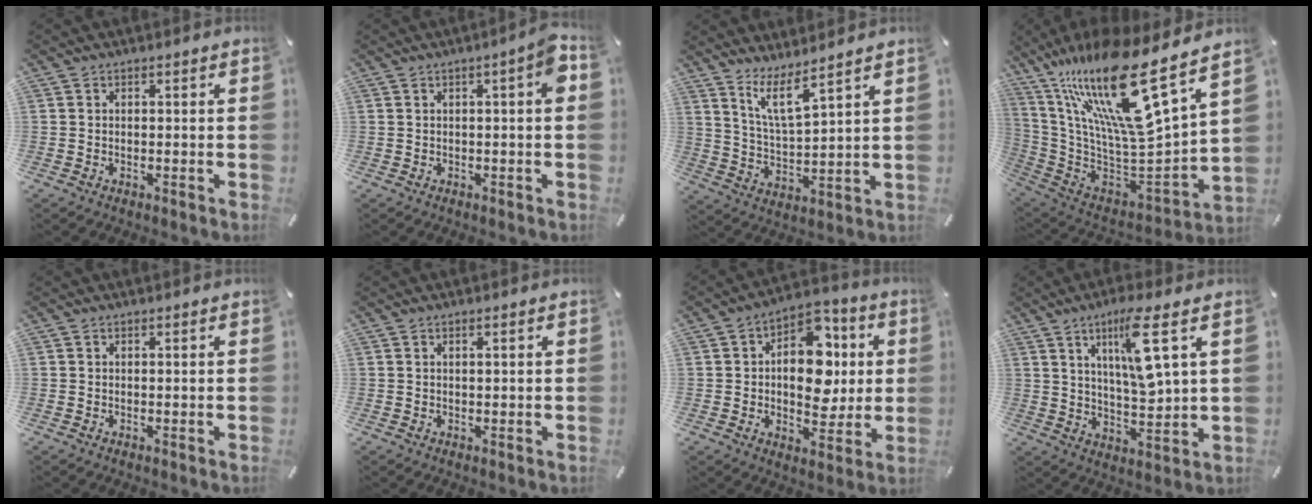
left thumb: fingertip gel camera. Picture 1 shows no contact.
{"total": 5.5, "force": [0.7, 1.1, 5.3], "torque": [-0.072, -0.007, 0.009]}
{"total": 8.6, "force": [6.8, 1.7, 5.1], "torque": [-0.118, -0.028, 0.124]}
{"total": 25.4, "force": [16.1, 5.5, 18.8], "torque": [-0.347, -0.149, 0.255]}
{"total": 0.0}
{"total": 0.7, "force": [0.4, 0.0, 0.6], "torque": [-0.012, -0.001, 0.006]}
{"total": 14.5, "force": [1.8, 10.1, 10.3], "torque": [-0.140, -0.010, 0.033]}
{"total": 11.7, "force": [5.6, 2.5, 9.9], "torque": [-0.170, -0.021, 0.090]}